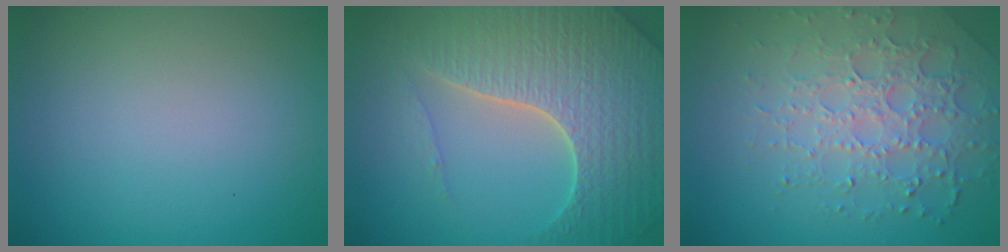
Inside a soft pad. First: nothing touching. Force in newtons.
{"total": 7.0, "press": 6.8, "slide": 1.9}
{"total": 5.2, "press": 4.3, "slide": 2.8}